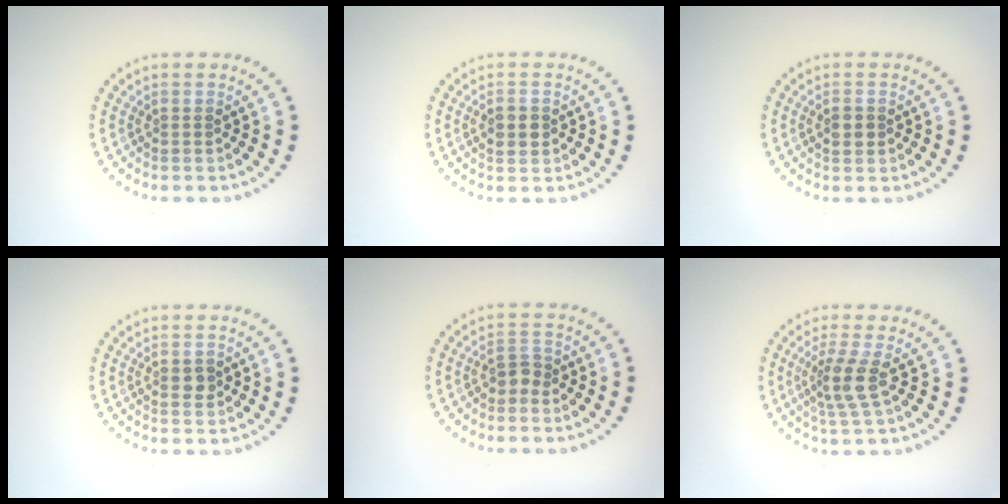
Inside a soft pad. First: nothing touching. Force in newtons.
{"total": 2.4, "press": 2.4, "slide": 0.0}
{"total": 1.8, "press": 1.8, "slide": 0.0}
{"total": 1.4, "press": 1.4, "slide": 0.1}
{"total": 1.5, "press": 1.3, "slide": 0.8}
{"total": 2.8, "press": 2.2, "slide": 1.8}